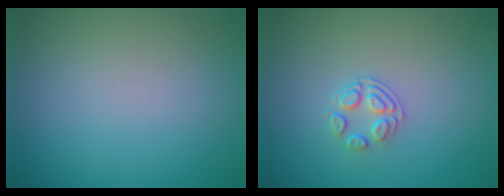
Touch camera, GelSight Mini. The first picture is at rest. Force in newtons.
{"total": 1.8, "press": 1.2, "slide": 1.4}